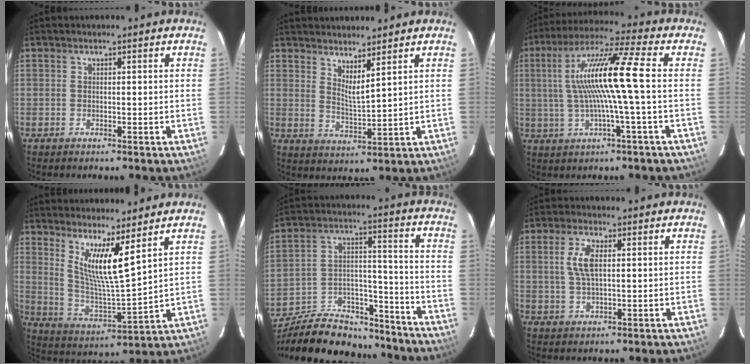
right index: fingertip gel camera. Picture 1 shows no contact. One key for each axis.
{"total": 5.0, "fx": 4.1, "fy": 0.2, "fz": 2.9, "tx": -0.050, "ty": -0.012, "tz": 0.066}
{"total": 13.6, "fx": 0.4, "fy": -0.5, "fz": 13.6, "tx": -0.257, "ty": 0.015, "tz": 0.009}
{"total": 11.1, "fx": 6.8, "fy": 0.7, "fz": 8.7, "tx": -0.150, "ty": -0.017, "tz": 0.133}
{"total": 23.1, "fx": -19.3, "fy": 9.0, "fz": 9.1, "tx": -0.177, "ty": 0.038, "tz": -0.284}
{"total": 5.3, "fx": 1.2, "fy": 2.1, "fz": 4.8, "tx": -0.095, "ty": 0.006, "tz": 0.025}